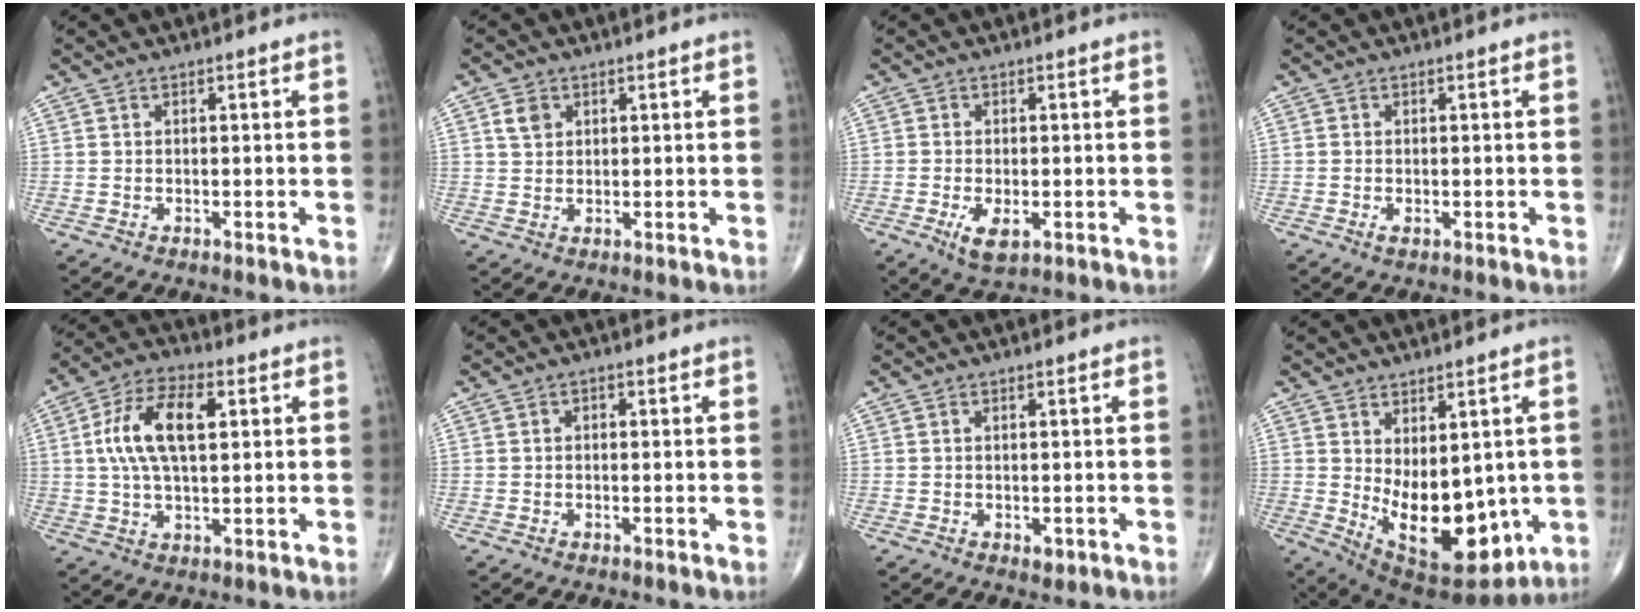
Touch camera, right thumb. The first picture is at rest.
{"total": 3.1, "force": [1.3, 2.4, 1.5], "torque": [-0.018, -0.002, 0.026]}
{"total": 4.4, "force": [-1.5, 2.1, 3.5], "torque": [-0.061, -0.007, -0.021]}
{"total": 1.0, "force": [-0.3, 0.6, 0.7], "torque": [-0.014, -0.002, -0.007]}
{"total": 13.1, "force": [2.6, 6.3, 11.1], "torque": [-0.213, 0.015, 0.045]}
{"total": 1.0, "force": [0.1, 0.7, 0.7], "torque": [-0.006, 0.005, -0.001]}
{"total": 1.4, "force": [-0.4, 0.9, 1.0], "torque": [-0.008, -0.002, -0.003]}
{"total": 16.8, "force": [-1.5, 9.0, 14.1], "torque": [-0.187, -0.025, 0.008]}